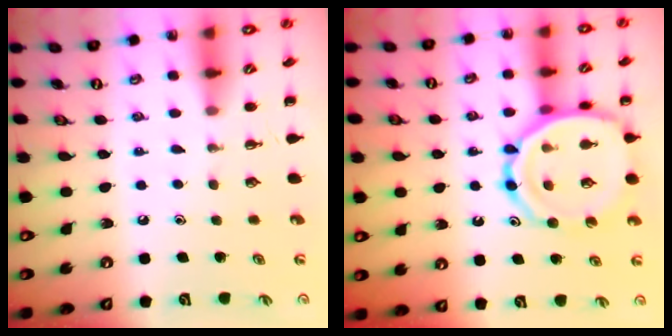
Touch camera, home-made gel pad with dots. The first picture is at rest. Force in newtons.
{"total": 16.2, "press": 16.1, "slide": 2.0}